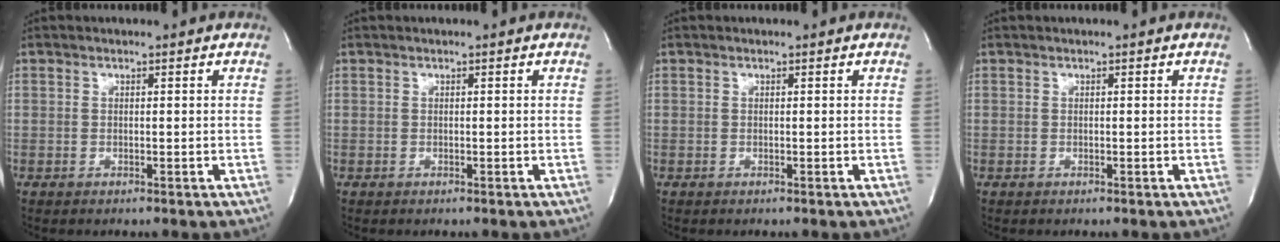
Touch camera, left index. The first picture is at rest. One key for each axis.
{"total": 0.0}
{"total": 0.0}
{"total": 0.0}